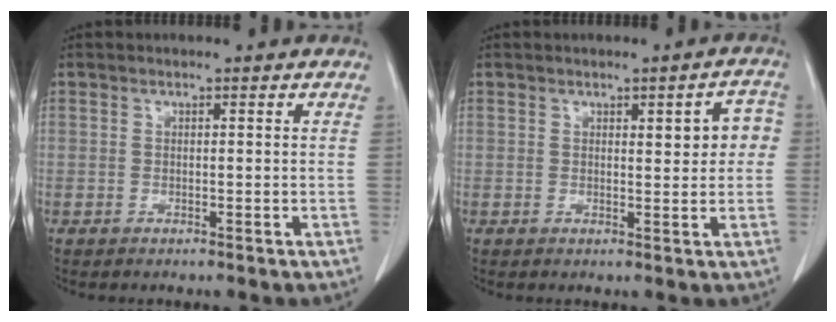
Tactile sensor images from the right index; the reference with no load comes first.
{"total": 4.4, "force": [0.9, 1.4, 4.0], "torque": [-0.043, 0.013, 0.010]}